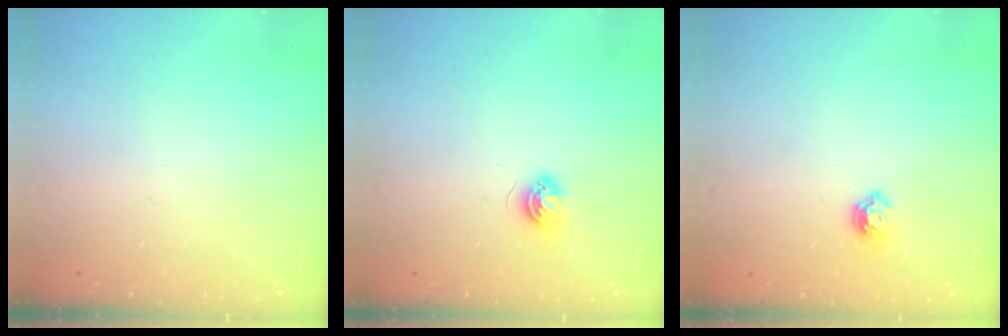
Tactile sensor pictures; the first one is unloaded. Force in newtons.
{"total": 4.5, "press": 4.5, "slide": 0.6}
{"total": 6.6, "press": 6.6, "slide": 1.0}